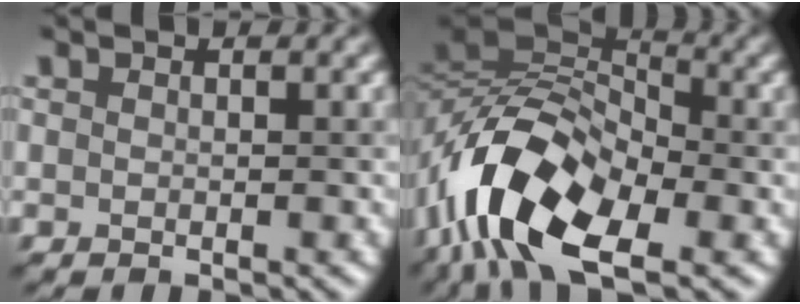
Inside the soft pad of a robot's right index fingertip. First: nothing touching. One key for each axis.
{"total": 13.8, "fx": -5.4, "fy": 7.3, "fz": 10.4, "tx": -0.200, "ty": 0.012, "tz": -0.115}